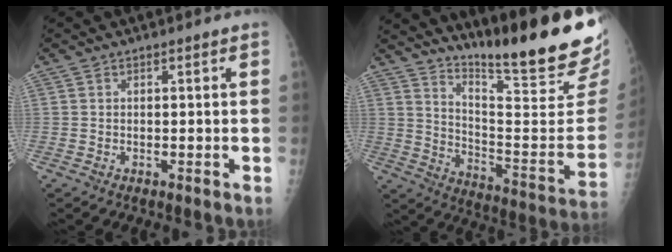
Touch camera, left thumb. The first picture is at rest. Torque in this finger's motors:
{"motor_torque": [0.28, 0.29, 1.17, -1.60, 0.05]}